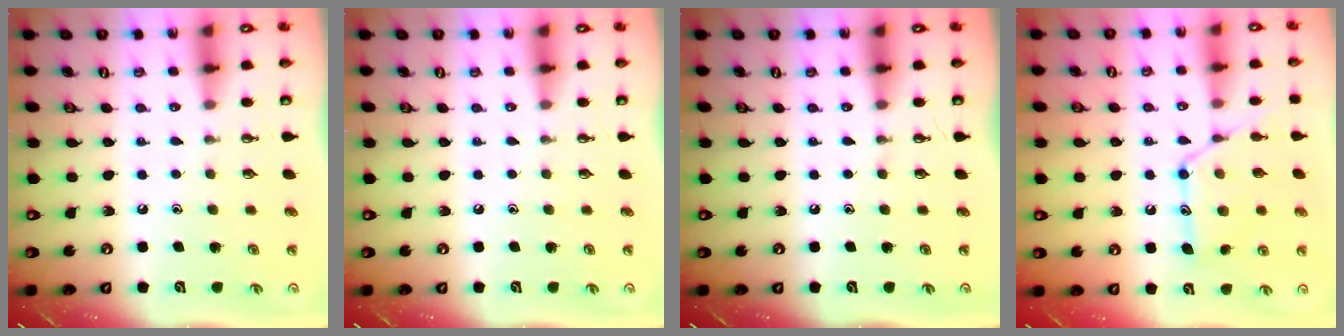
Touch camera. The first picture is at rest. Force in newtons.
{"total": 0.0}
{"total": 0.0}
{"total": 12.5, "press": 12.5, "slide": 0.6}